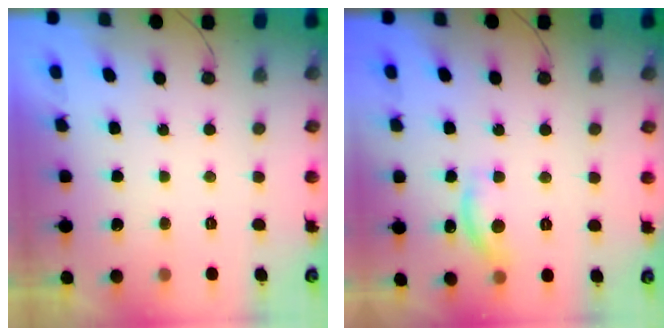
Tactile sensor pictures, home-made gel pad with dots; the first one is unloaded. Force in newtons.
{"total": 10.4, "press": 10.4, "slide": 0.5}